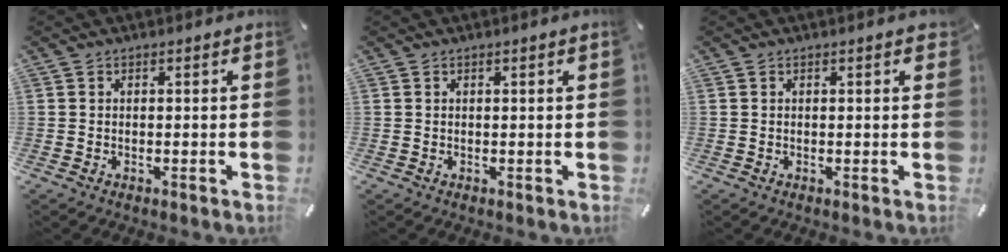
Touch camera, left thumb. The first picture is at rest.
{"total": 0.6, "force": [0.2, -0.1, 0.6], "torque": [-0.008, -0.001, 0.002]}
{"total": 1.3, "force": [0.5, 0.5, 1.1], "torque": [-0.014, 0.001, 0.005]}